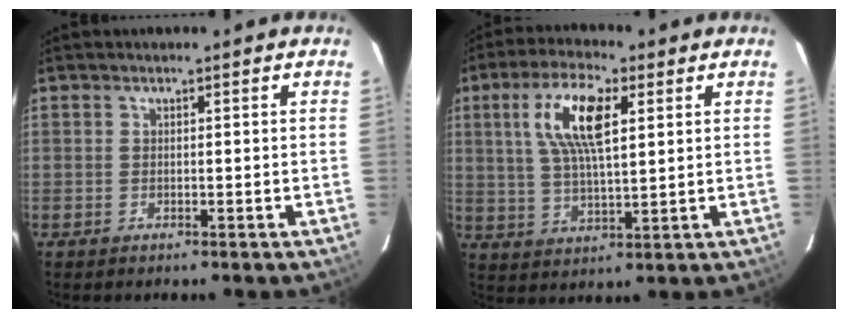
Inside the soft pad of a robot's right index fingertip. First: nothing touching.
{"total": 11.3, "force": [3.9, 3.8, 9.9], "torque": [-0.193, 0.014, 0.075]}